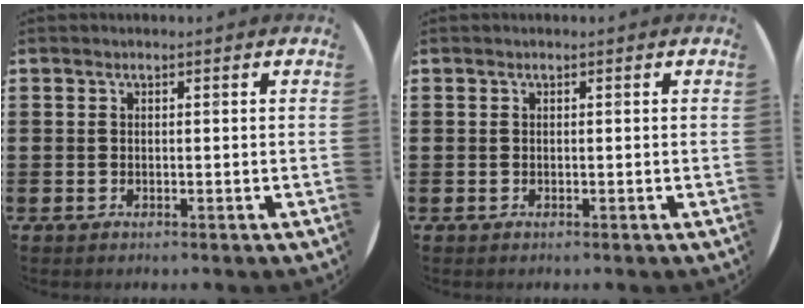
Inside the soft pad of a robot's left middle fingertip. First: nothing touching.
{"total": 0.0}